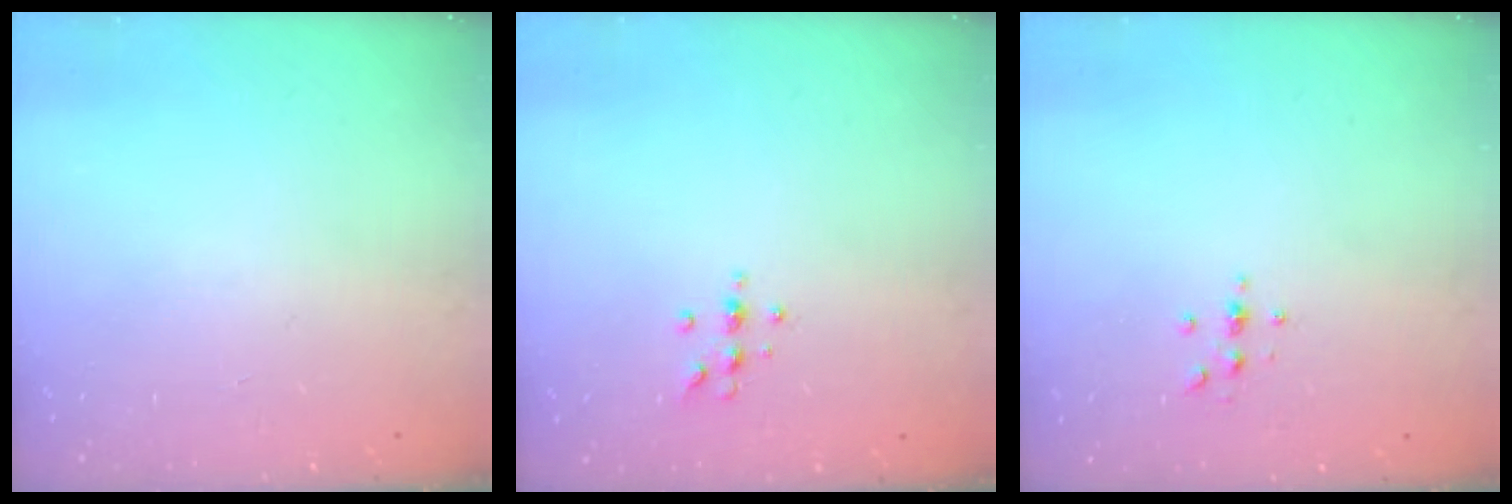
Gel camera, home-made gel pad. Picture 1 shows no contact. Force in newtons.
{"total": 5.7, "press": 5.5, "slide": 1.6}
{"total": 2.3, "press": 2.2, "slide": 0.2}